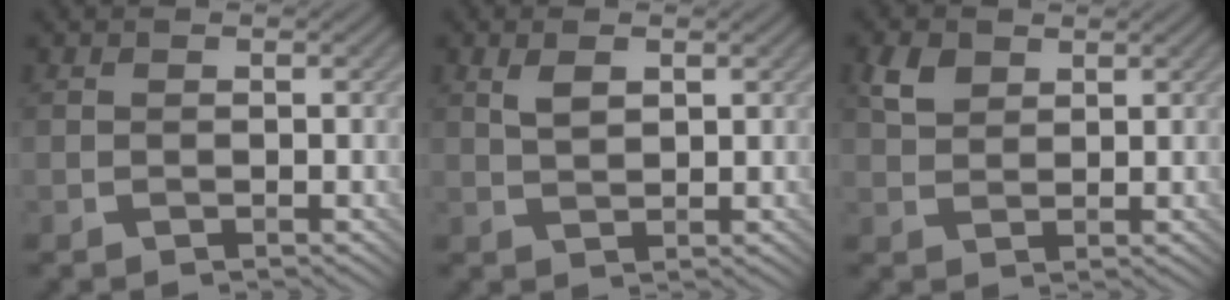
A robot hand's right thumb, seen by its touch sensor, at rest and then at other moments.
{"total": 2.6, "force": [1.2, 1.2, 2.0], "torque": [-0.046, 0.000, 0.027]}
{"total": 3.1, "force": [1.8, 1.9, 1.7], "torque": [-0.039, 0.002, 0.037]}